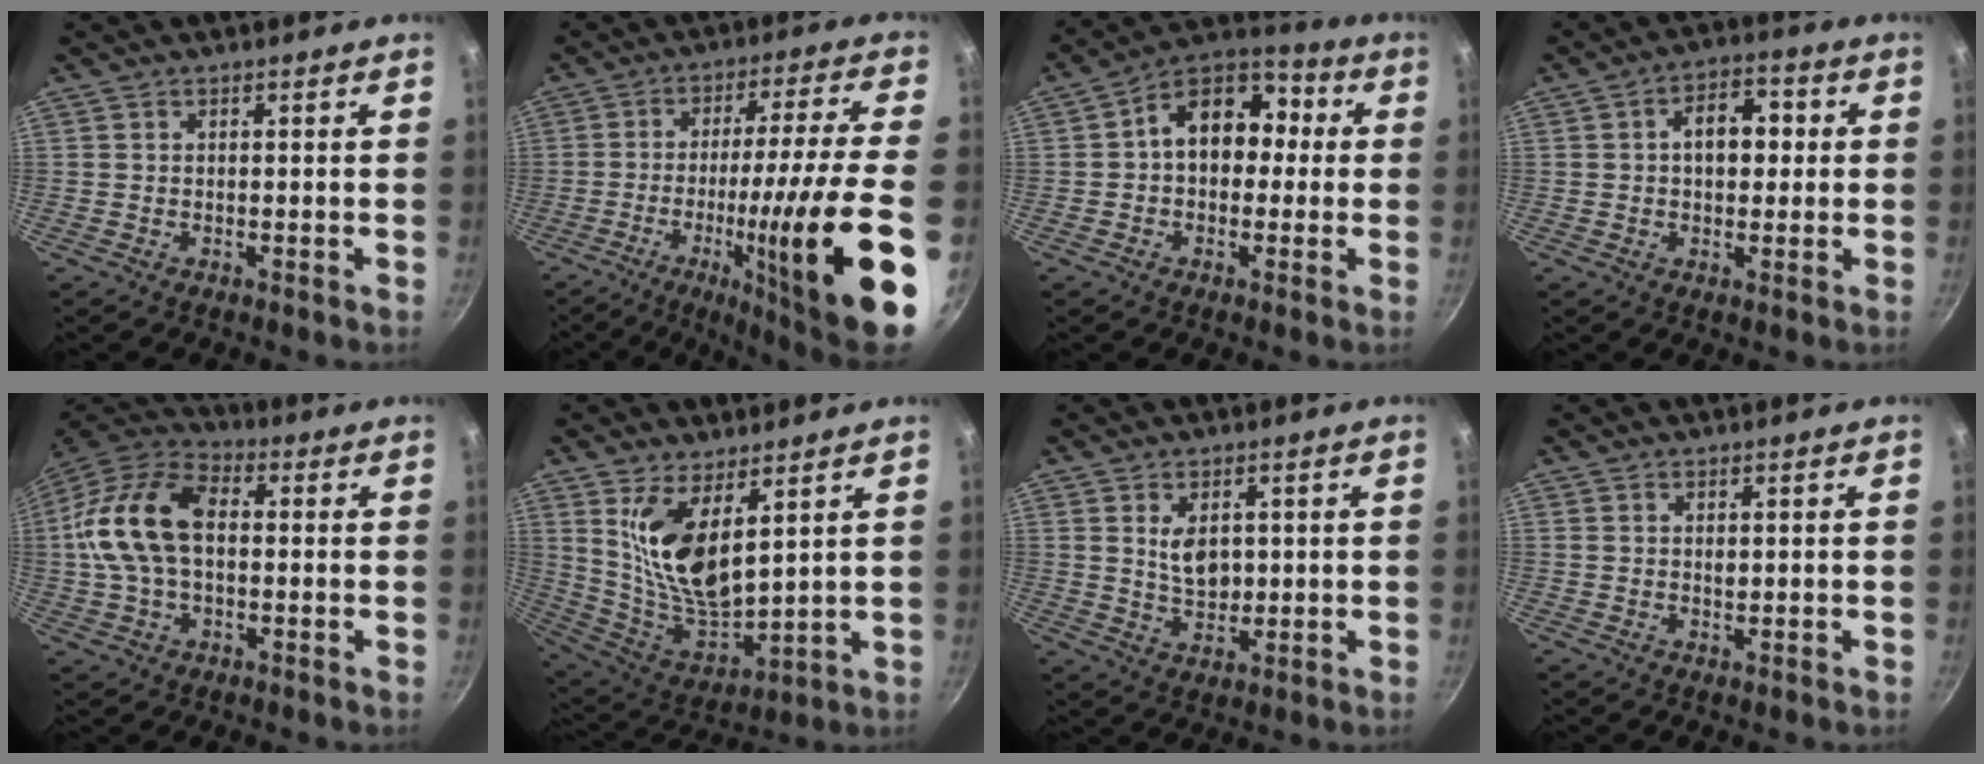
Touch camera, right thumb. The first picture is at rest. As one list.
[{"total": 23.8, "force": [-7.7, 2.3, 22.5], "torque": [-0.319, 0.021, -0.111]}, {"total": 13.3, "force": [1.1, 9.8, 8.9], "torque": [-0.081, 0.042, -0.005]}, {"total": 8.1, "force": [0.9, 5.4, 6.0], "torque": [-0.053, 0.019, 0.004]}, {"total": 16.9, "force": [0.8, 10.6, 13.1], "torque": [-0.243, 0.034, 0.001]}, {"total": 14.6, "force": [5.9, 6.6, 11.6], "torque": [-0.204, -0.061, 0.130]}, {"total": 5.6, "force": [1.3, 3.6, 4.1], "torque": [-0.058, -0.017, 0.028]}, {"total": 0.7, "force": [0.3, 0.4, 0.5], "torque": [-0.007, 0.001, 0.005]}]